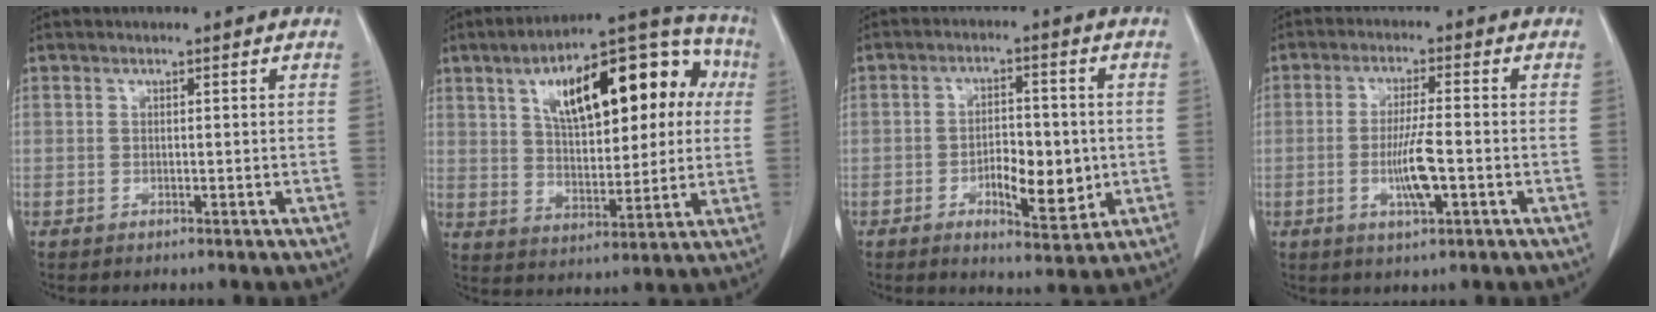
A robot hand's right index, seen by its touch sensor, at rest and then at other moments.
{"total": 20.9, "force": [6.1, 8.8, 17.9], "torque": [-0.261, 0.052, 0.093]}
{"total": 8.2, "force": [-1.7, 3.3, 7.3], "torque": [-0.115, 0.001, -0.021]}
{"total": 6.5, "force": [-1.7, 0.6, 6.2], "torque": [-0.120, -0.006, -0.030]}